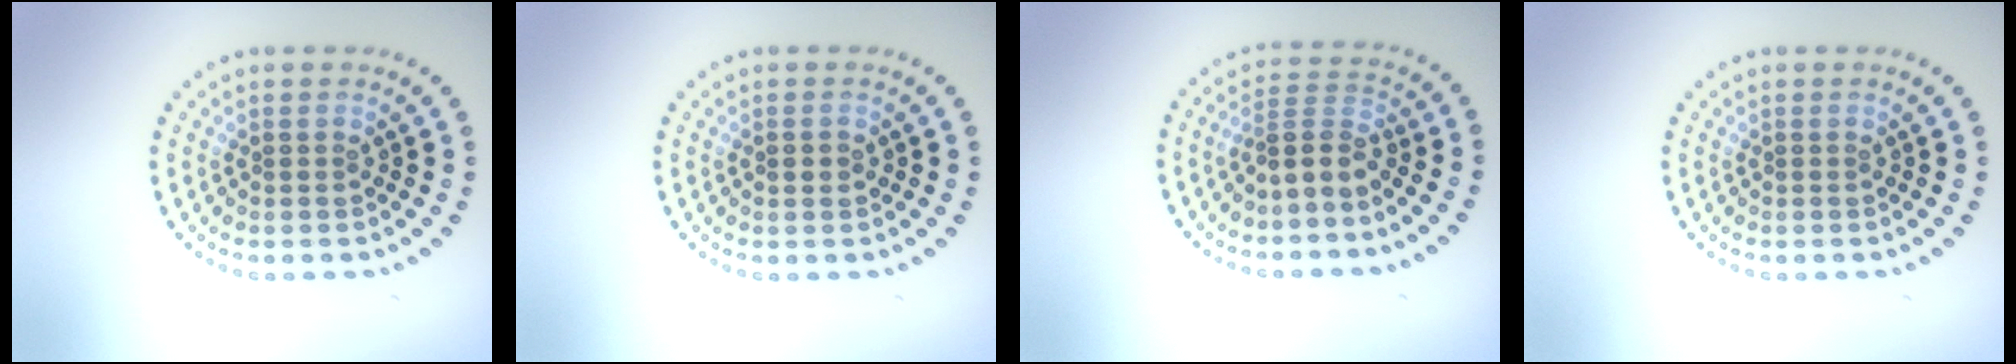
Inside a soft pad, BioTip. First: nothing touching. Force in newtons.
{"total": 1.2, "press": 1.2, "slide": 0.1}
{"total": 2.6, "press": 1.9, "slide": 1.8}
{"total": 0.0}